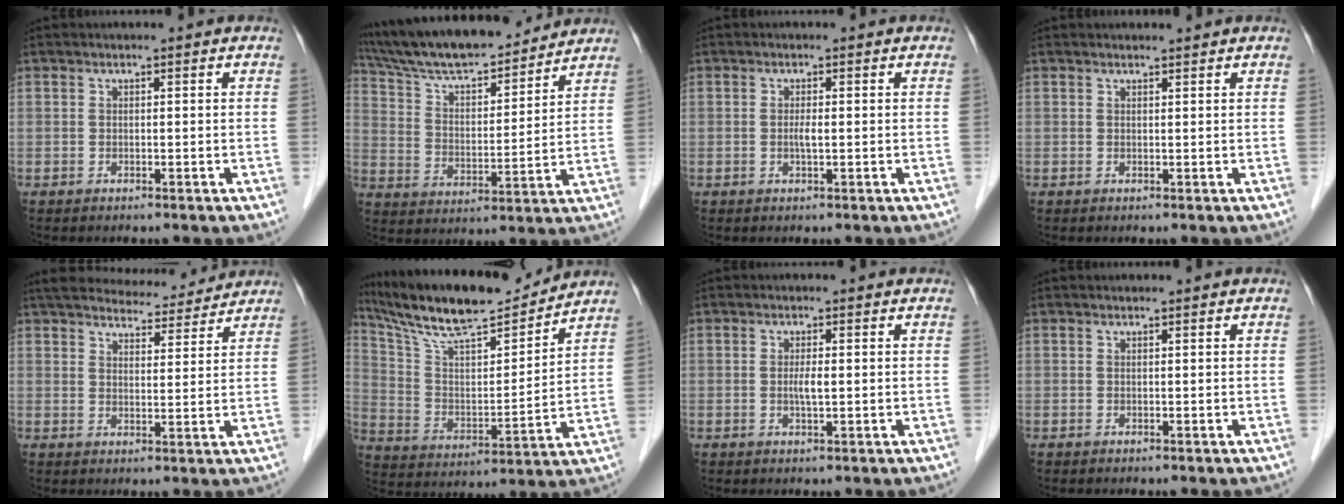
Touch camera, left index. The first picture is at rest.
{"total": 18.2, "force": [16.5, 3.1, 7.1], "torque": [-0.128, 0.021, 0.276]}
{"total": 1.2, "force": [-0.1, 0.1, 1.2], "torque": [-0.025, -0.001, -0.001]}
{"total": 1.2, "force": [1.2, 0.0, 0.1], "torque": [-0.008, 0.004, 0.020]}
{"total": 13.5, "force": [12.6, 2.9, 4.1], "torque": [-0.056, 0.021, 0.176]}
{"total": 18.2, "force": [16.3, 2.3, 7.9], "torque": [-0.151, 0.008, 0.287]}
{"total": 1.8, "force": [0.0, 0.2, 1.8], "torque": [-0.038, -0.002, 0.001]}
{"total": 0.0}